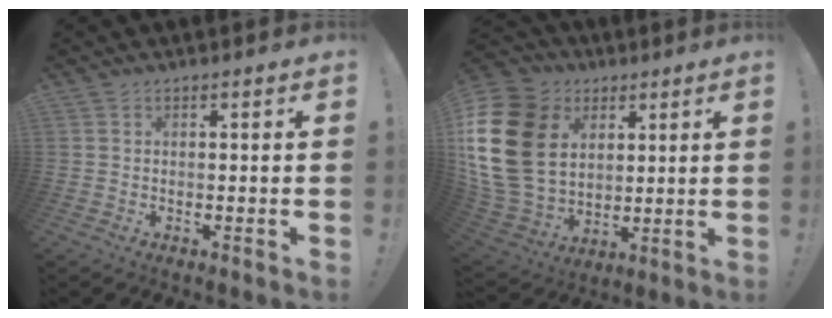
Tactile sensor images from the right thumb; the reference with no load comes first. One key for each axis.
{"total": 23.4, "fx": 4.8, "fy": 17.8, "fz": 14.5, "tx": -0.302, "ty": -0.018, "tz": 0.110}